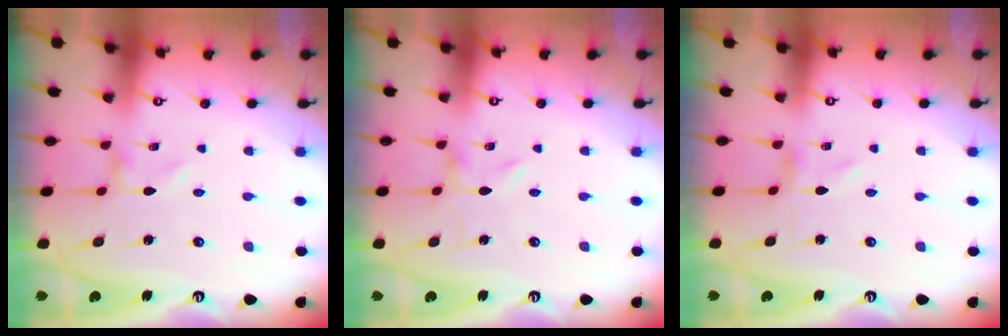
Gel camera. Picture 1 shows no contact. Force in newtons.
{"total": 0.0}
{"total": 0.0}